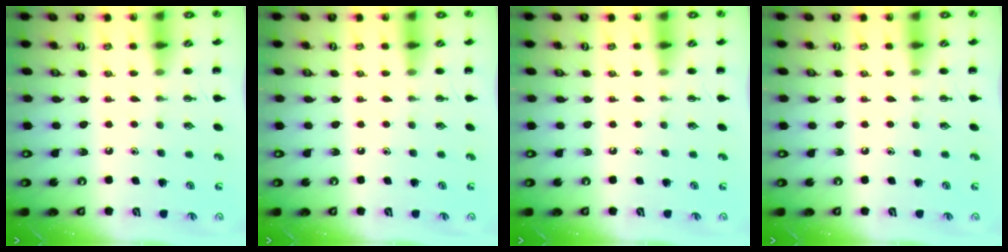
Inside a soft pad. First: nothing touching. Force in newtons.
{"total": 0.0}
{"total": 0.0}
{"total": 0.0}